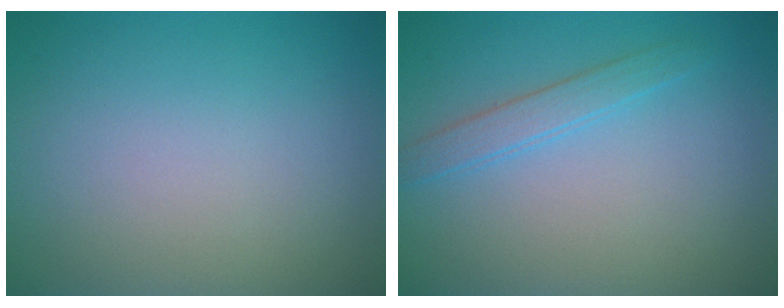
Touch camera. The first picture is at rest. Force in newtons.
{"total": 1.8, "press": 1.8, "slide": 0.1}